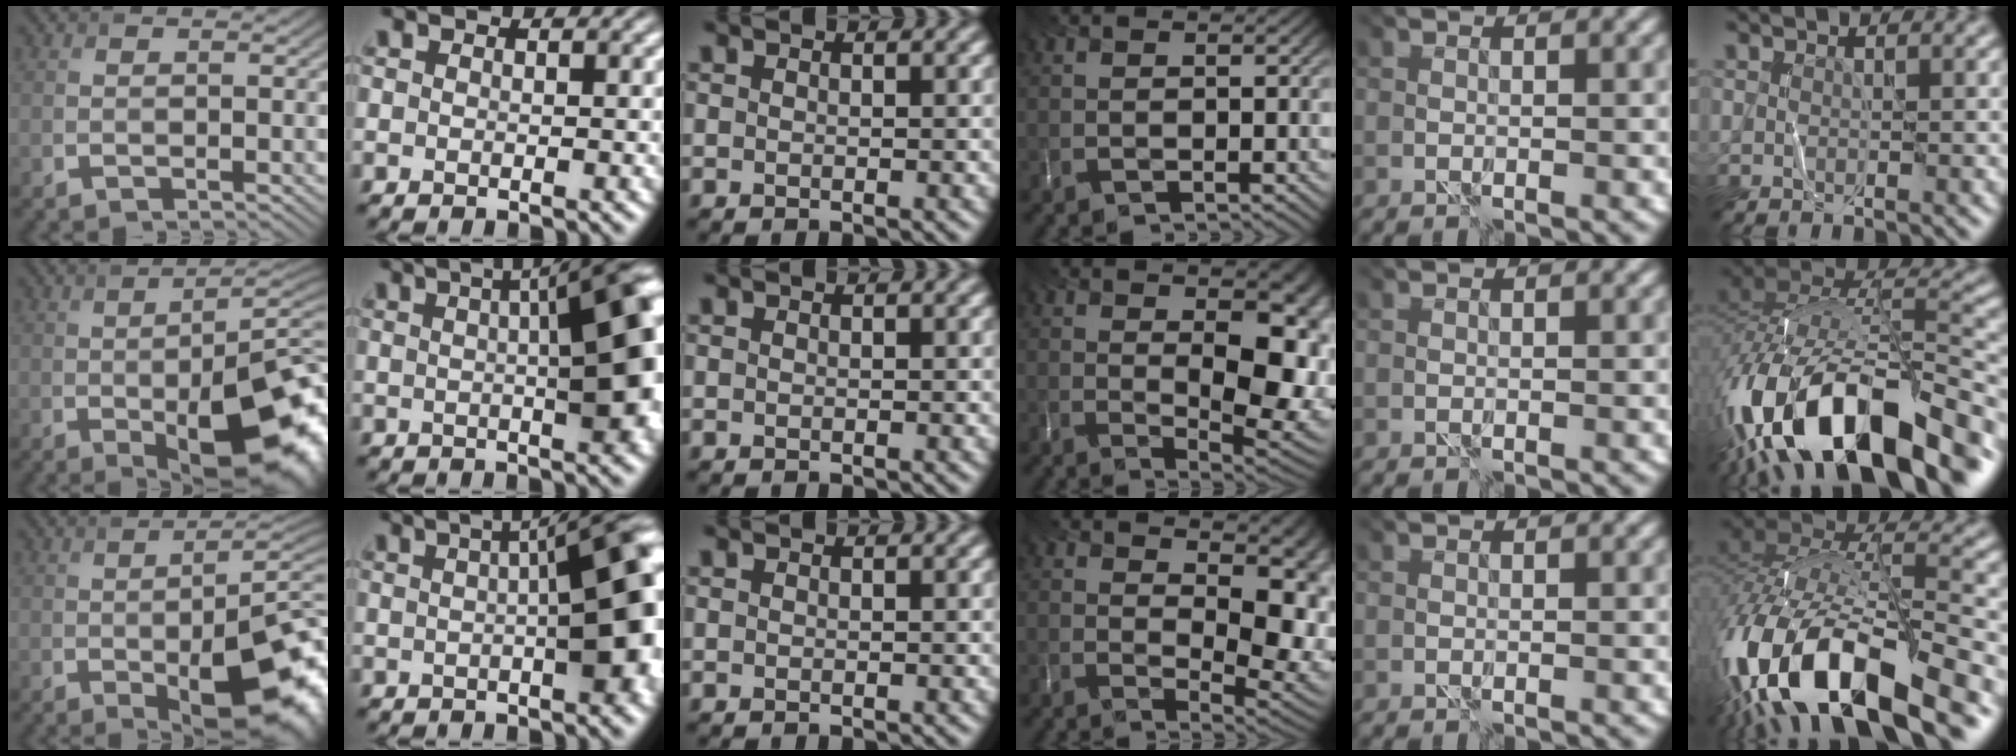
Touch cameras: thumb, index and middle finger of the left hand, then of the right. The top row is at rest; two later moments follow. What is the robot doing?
{"motion": "wrap", "object": "string"}